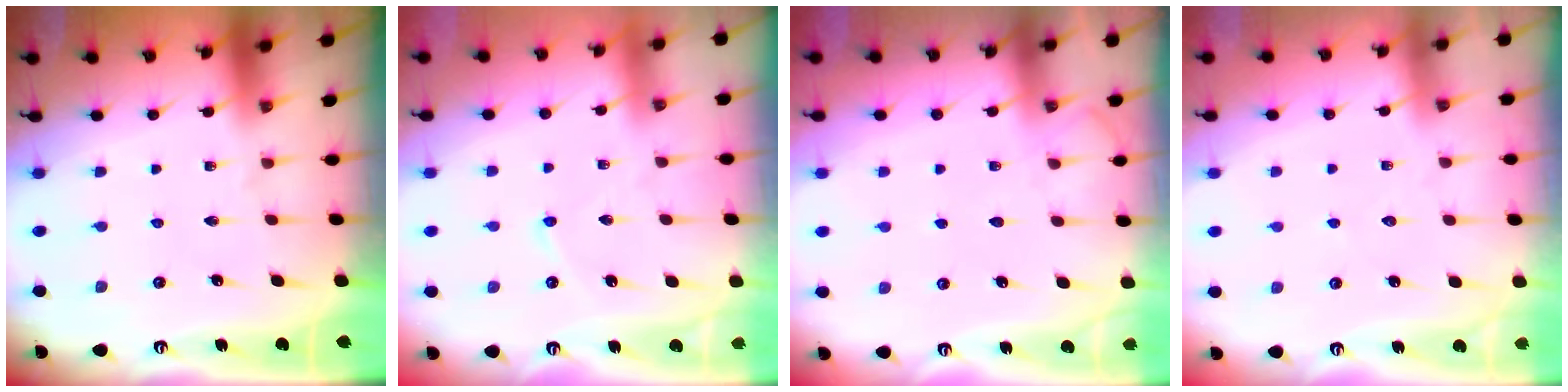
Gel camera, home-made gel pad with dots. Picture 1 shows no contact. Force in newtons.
{"total": 2.2, "press": 2.2, "slide": 0.2}
{"total": 5.9, "press": 5.9, "slide": 0.8}
{"total": 2.5, "press": 2.4, "slide": 0.4}